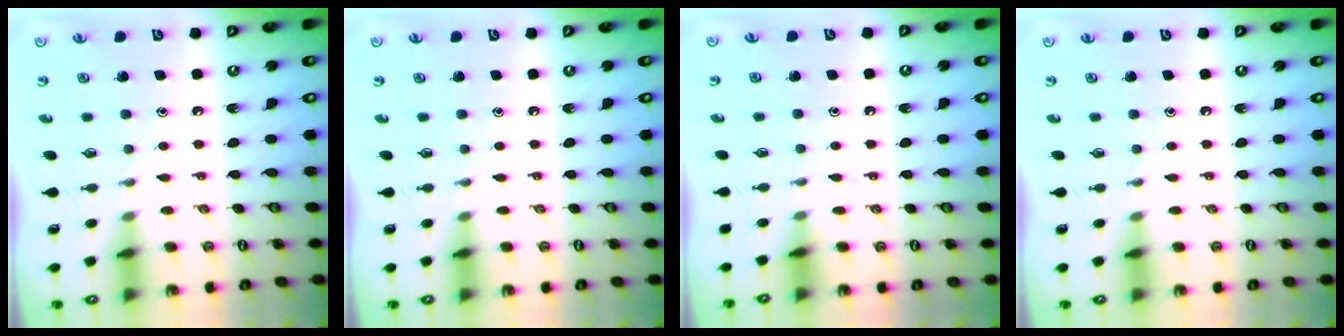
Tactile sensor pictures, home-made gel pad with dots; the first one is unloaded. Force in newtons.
{"total": 0.0}
{"total": 4.0, "press": 4.0, "slide": 0.4}
{"total": 0.0}